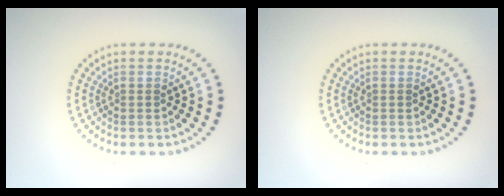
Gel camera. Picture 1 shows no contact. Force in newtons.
{"total": 0.0}